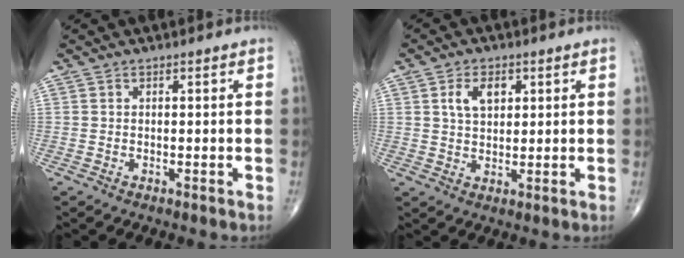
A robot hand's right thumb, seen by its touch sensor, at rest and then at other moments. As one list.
[{"total": 5.5, "force": [1.9, 3.4, 3.8], "torque": [-0.054, -0.004, 0.035]}]